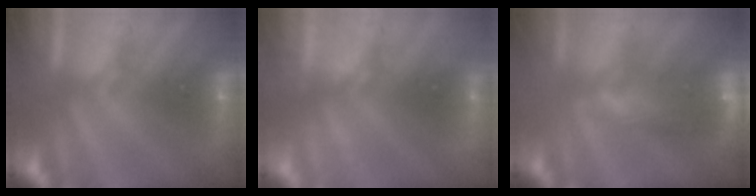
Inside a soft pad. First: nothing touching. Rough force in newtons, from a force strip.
{"total": 2.2}
{"total": 9.6}